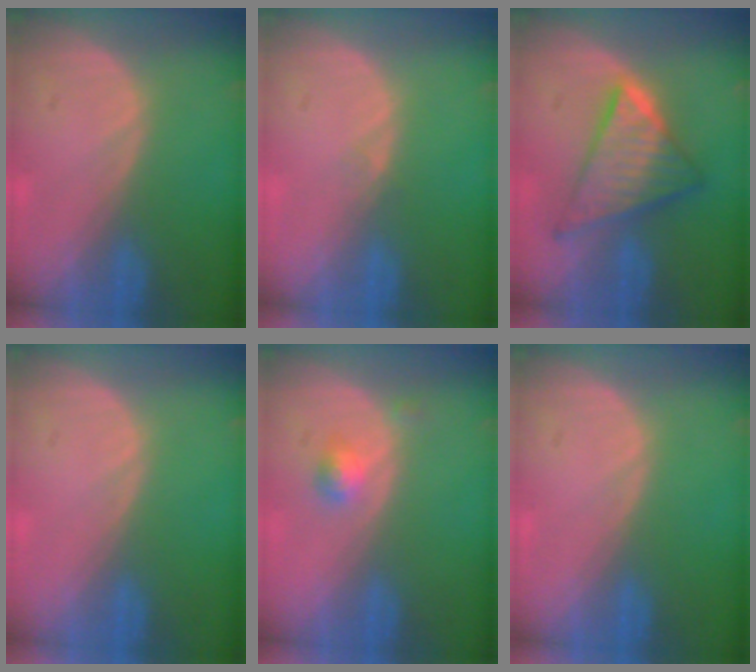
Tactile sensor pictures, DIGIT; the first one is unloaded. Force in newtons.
{"total": 0.7, "press": 0.7, "slide": 0.1}
{"total": 8.9, "press": 8.9, "slide": 0.5}
{"total": 0.0}
{"total": 2.2, "press": 2.0, "slide": 1.0}
{"total": 0.0}